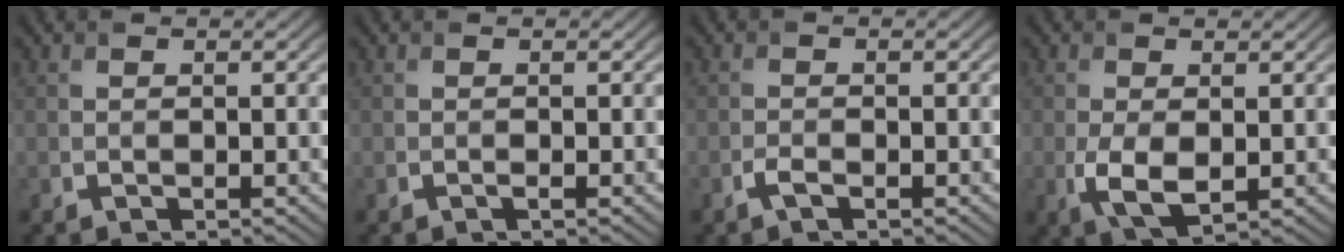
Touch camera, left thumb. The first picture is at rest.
{"total": 0.0}
{"total": 1.3, "force": [-0.9, 0.4, 0.9], "torque": [-0.023, 0.000, -0.018]}
{"total": 4.2, "force": [-0.6, 2.2, 3.6], "torque": [-0.089, -0.012, -0.008]}